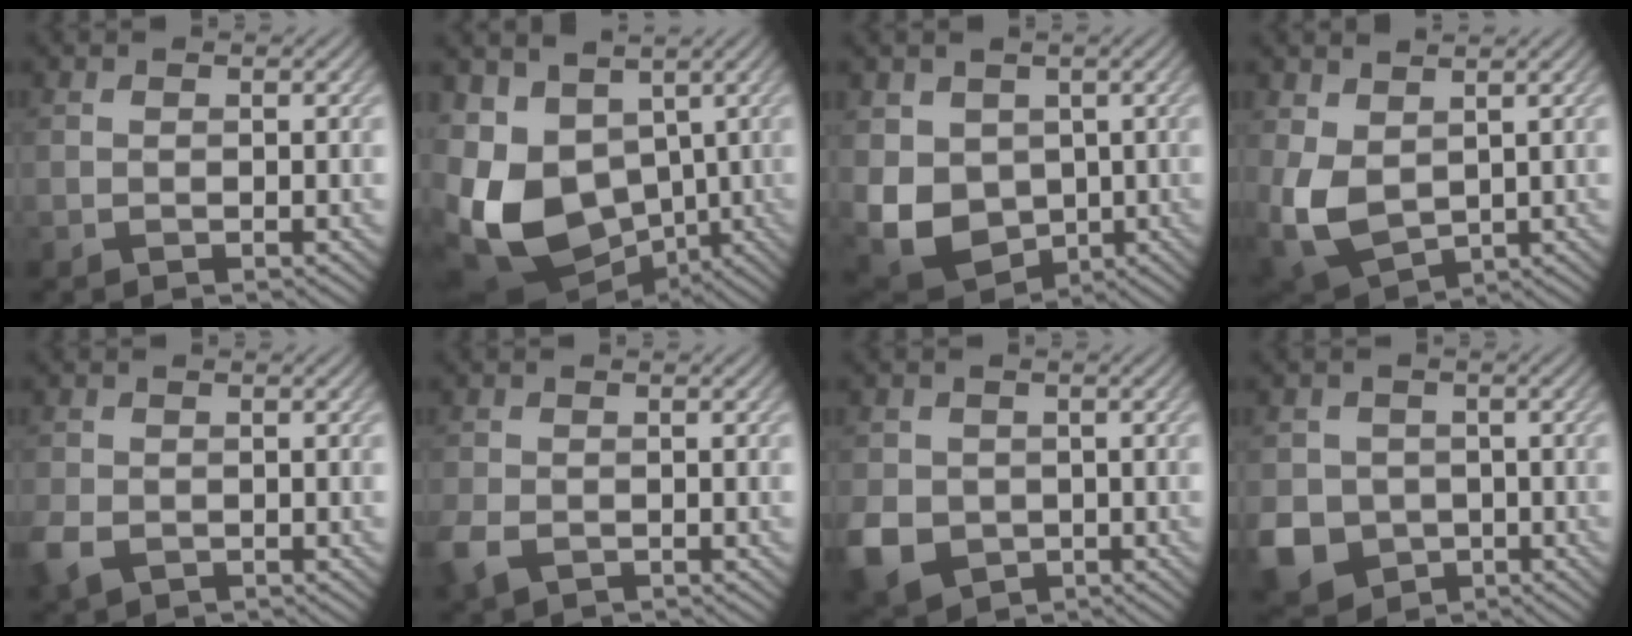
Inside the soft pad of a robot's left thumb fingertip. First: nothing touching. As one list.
[{"total": 14.8, "force": [-2.2, 10.9, 9.8], "torque": [-0.253, -0.025, -0.021]}, {"total": 9.8, "force": [-0.1, 8.1, 5.6], "torque": [-0.160, -0.026, -0.002]}, {"total": 7.8, "force": [1.2, 5.1, 5.9], "torque": [-0.164, -0.010, 0.024]}, {"total": 3.5, "force": [-1.4, 2.5, 2.0], "torque": [-0.052, -0.010, -0.035]}, {"total": 3.5, "force": [-1.7, 2.3, 2.1], "torque": [-0.056, -0.009, -0.041]}, {"total": 6.5, "force": [-1.7, 5.5, 3.0], "torque": [-0.093, -0.023, -0.037]}, {"total": 8.4, "force": [-2.6, 7.3, 3.2], "torque": [-0.095, -0.029, -0.067]}]